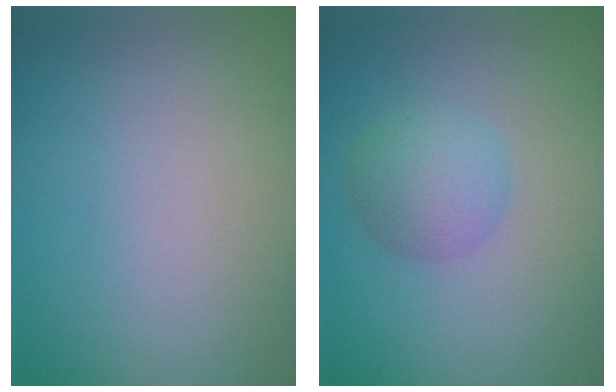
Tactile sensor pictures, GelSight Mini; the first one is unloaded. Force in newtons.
{"total": 2.8, "press": 2.8, "slide": 0.1}